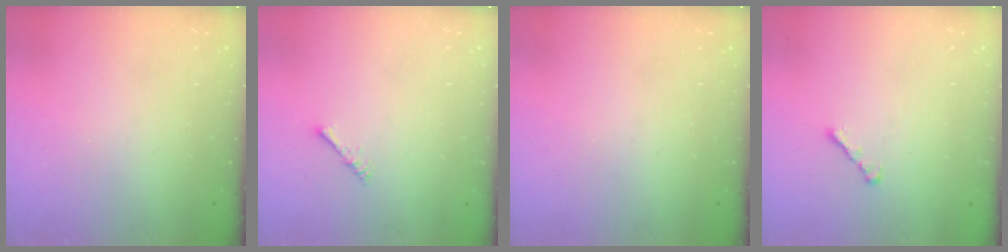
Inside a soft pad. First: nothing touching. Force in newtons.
{"total": 2.0, "press": 1.9, "slide": 0.4}
{"total": 0.0}
{"total": 2.4, "press": 2.3, "slide": 0.6}